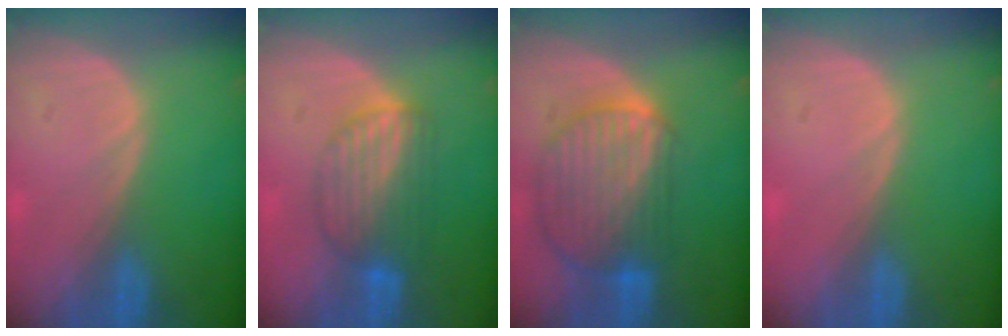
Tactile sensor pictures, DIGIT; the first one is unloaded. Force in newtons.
{"total": 6.4, "press": 6.4, "slide": 0.2}
{"total": 10.4, "press": 8.9, "slide": 5.4}
{"total": 0.6, "press": 0.2, "slide": 0.5}